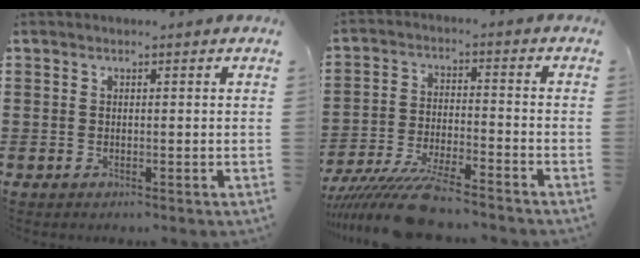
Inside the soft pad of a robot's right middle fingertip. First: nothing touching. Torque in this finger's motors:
{"motor_torque": [2.14, 0.00, 1.05, 0.21]}